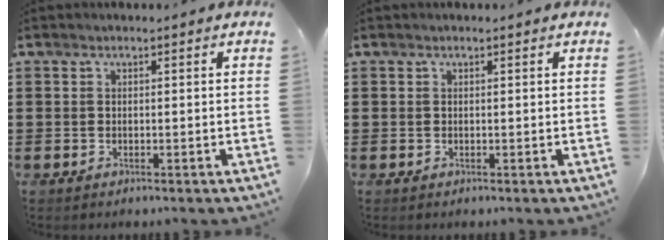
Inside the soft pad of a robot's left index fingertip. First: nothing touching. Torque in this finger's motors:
{"motor_torque": [2.13, 0.01, 0.03, -0.01]}